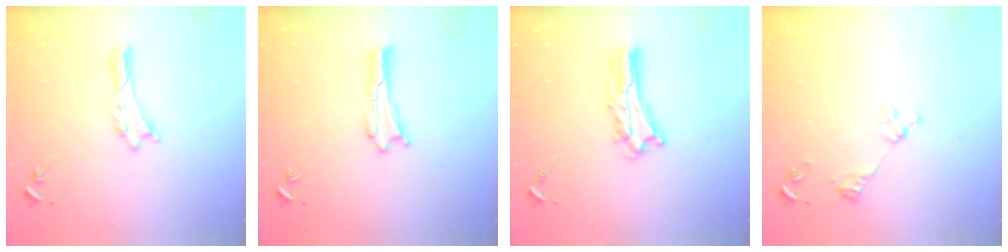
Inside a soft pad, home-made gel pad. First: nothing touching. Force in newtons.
{"total": 0.0}
{"total": 4.3, "press": 4.3, "slide": 0.4}
{"total": 3.1, "press": 3.1, "slide": 0.3}